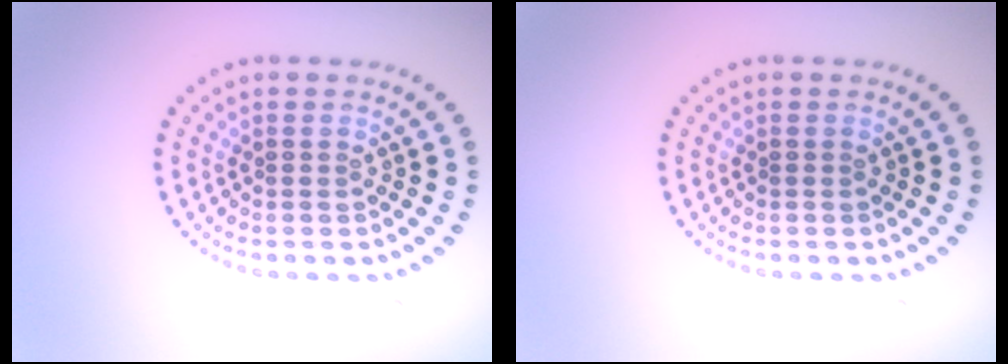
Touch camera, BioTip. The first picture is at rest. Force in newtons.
{"total": 0.0}